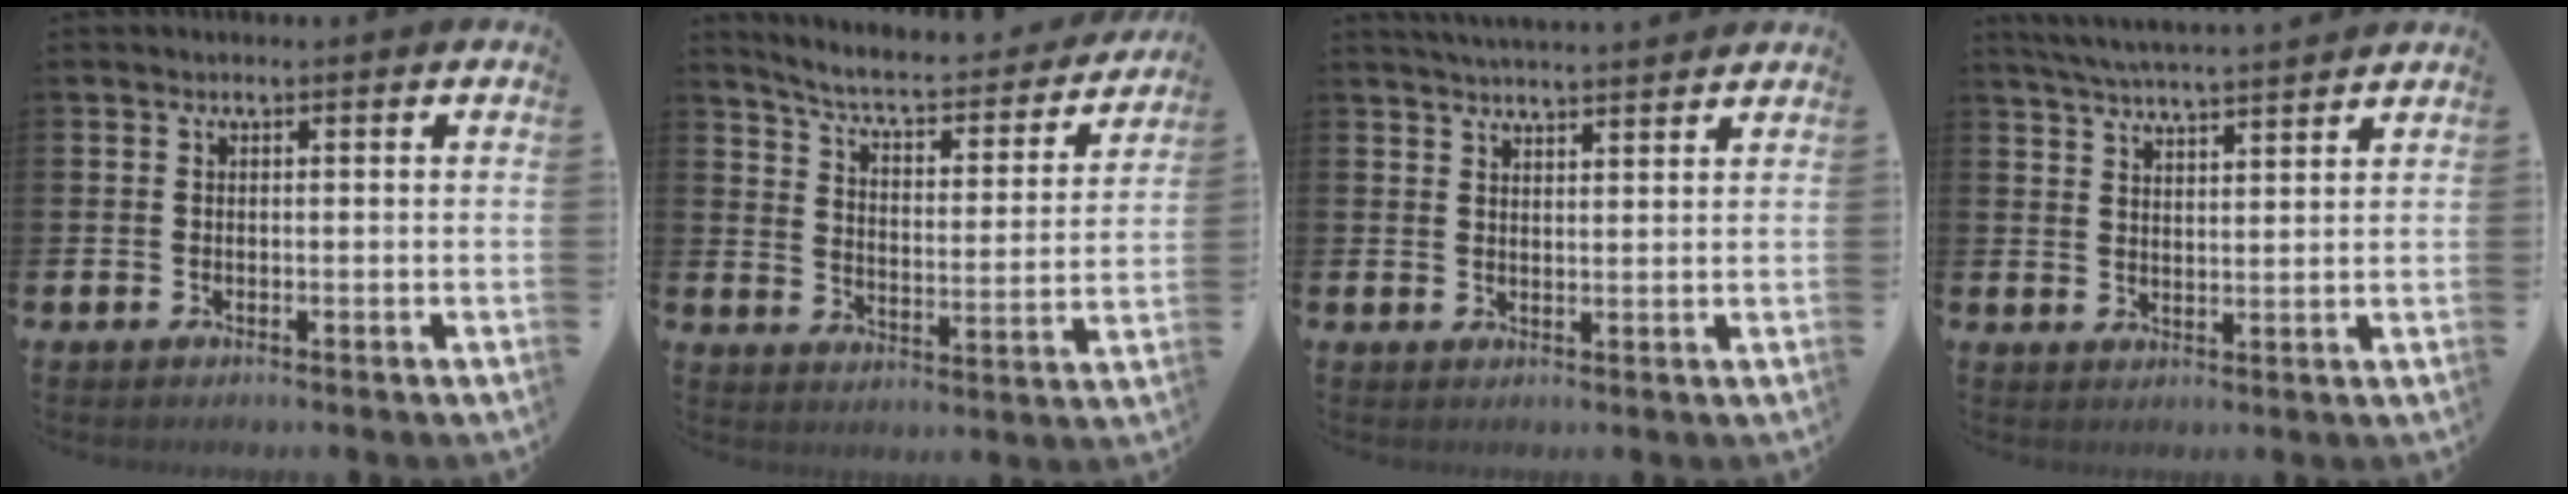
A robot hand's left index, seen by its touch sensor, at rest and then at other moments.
{"total": 6.4, "force": [5.8, 0.9, 2.5], "torque": [-0.078, -0.044, 0.093]}
{"total": 3.6, "force": [3.6, -0.2, 0.3], "torque": [-0.012, -0.016, 0.066]}
{"total": 5.2, "force": [5.1, -0.1, 0.9], "torque": [-0.041, -0.025, 0.093]}